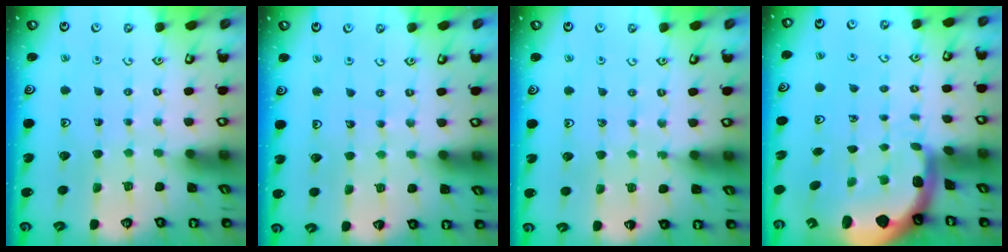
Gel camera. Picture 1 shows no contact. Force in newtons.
{"total": 4.2, "press": 4.2, "slide": 0.5}
{"total": 6.5, "press": 6.4, "slide": 1.3}
{"total": 3.8, "press": 3.2, "slide": 2.1}